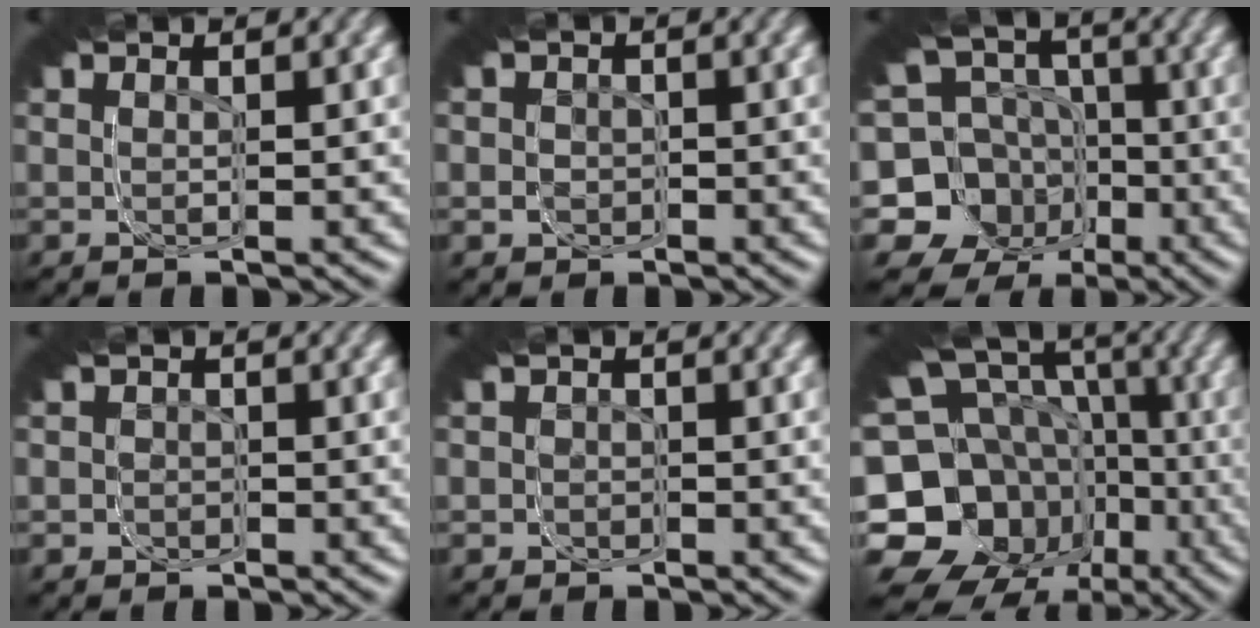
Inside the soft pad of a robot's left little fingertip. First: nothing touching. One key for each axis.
{"total": 3.6, "fx": -0.5, "fy": 3.4, "fz": 1.2, "tx": -0.018, "ty": -0.017, "tz": -0.006}
{"total": 14.0, "fx": -5.6, "fy": 10.2, "fz": 7.9, "tx": -0.106, "ty": -0.061, "tz": -0.083}
{"total": 2.6, "fx": -0.6, "fy": 2.5, "fz": 0.6, "tx": -0.009, "ty": -0.015, "tz": -0.007}
{"total": 1.9, "fx": -0.9, "fy": 1.6, "fz": 0.1, "tx": 0.000, "ty": -0.020, "tz": -0.008}
{"total": 18.4, "fx": -6.8, "fy": 12.2, "fz": 12.0, "tx": -0.145, "ty": -0.051, "tz": -0.101}